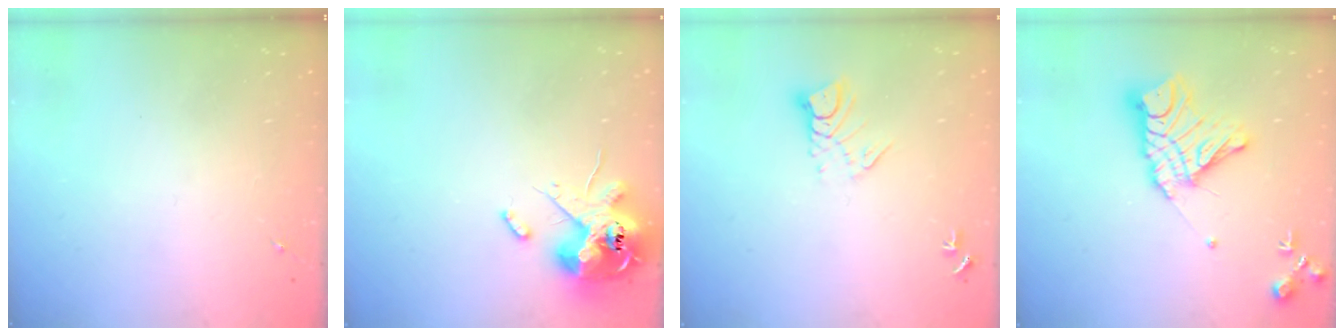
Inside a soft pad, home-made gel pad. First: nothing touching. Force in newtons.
{"total": 13.2, "press": 13.0, "slide": 2.2}
{"total": 6.6, "press": 6.6, "slide": 0.7}
{"total": 15.8, "press": 15.7, "slide": 1.4}